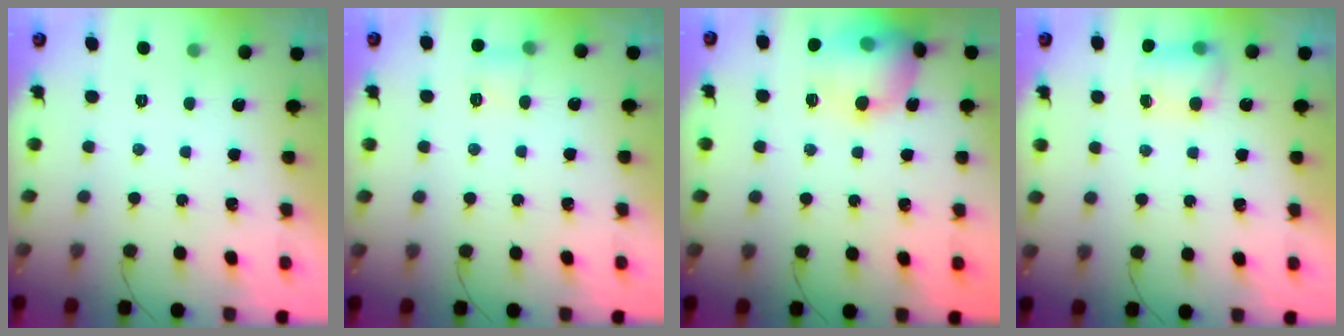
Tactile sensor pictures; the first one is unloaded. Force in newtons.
{"total": 4.0, "press": 3.8, "slide": 1.2}
{"total": 19.2, "press": 17.4, "slide": 8.2}
{"total": 5.8, "press": 5.6, "slide": 1.5}